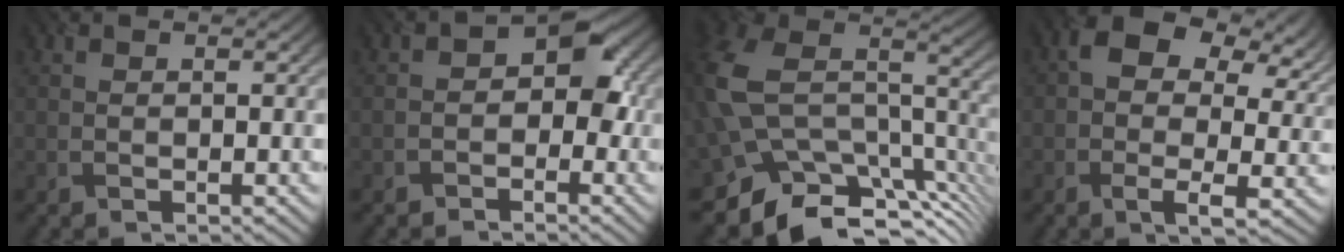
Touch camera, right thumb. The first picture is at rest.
{"total": 4.2, "force": [-0.9, 2.9, 2.9], "torque": [-0.022, 0.005, -0.021]}
{"total": 15.1, "force": [-5.8, 10.6, 9.1], "torque": [-0.218, -0.044, -0.077]}
{"total": 12.4, "force": [3.4, 7.4, 9.4], "torque": [-0.171, -0.008, 0.063]}